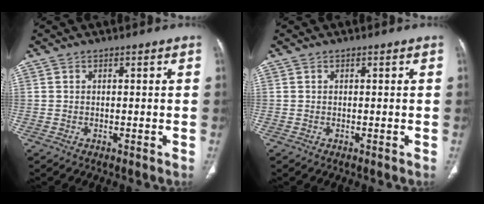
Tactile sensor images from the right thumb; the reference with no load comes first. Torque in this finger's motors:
{"motor_torque": [-0.02, 0.02, -0.06, 0.06, 0.02]}